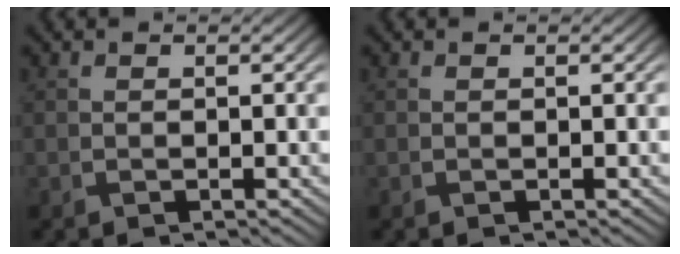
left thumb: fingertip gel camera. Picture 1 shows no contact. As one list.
[{"total": 0.0}]